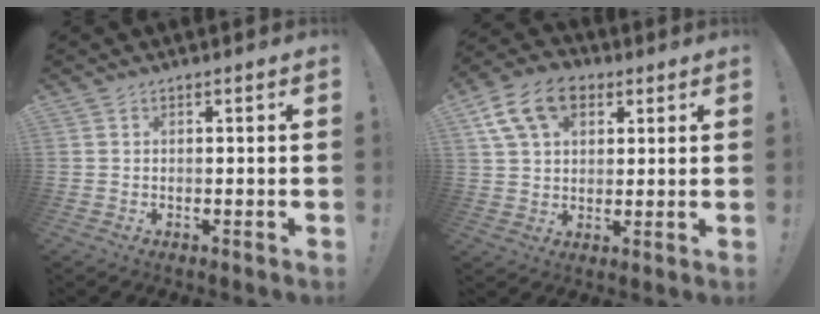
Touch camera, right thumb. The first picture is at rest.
{"total": 14.1, "force": [6.1, 9.4, 8.5], "torque": [-0.147, -0.014, 0.119]}